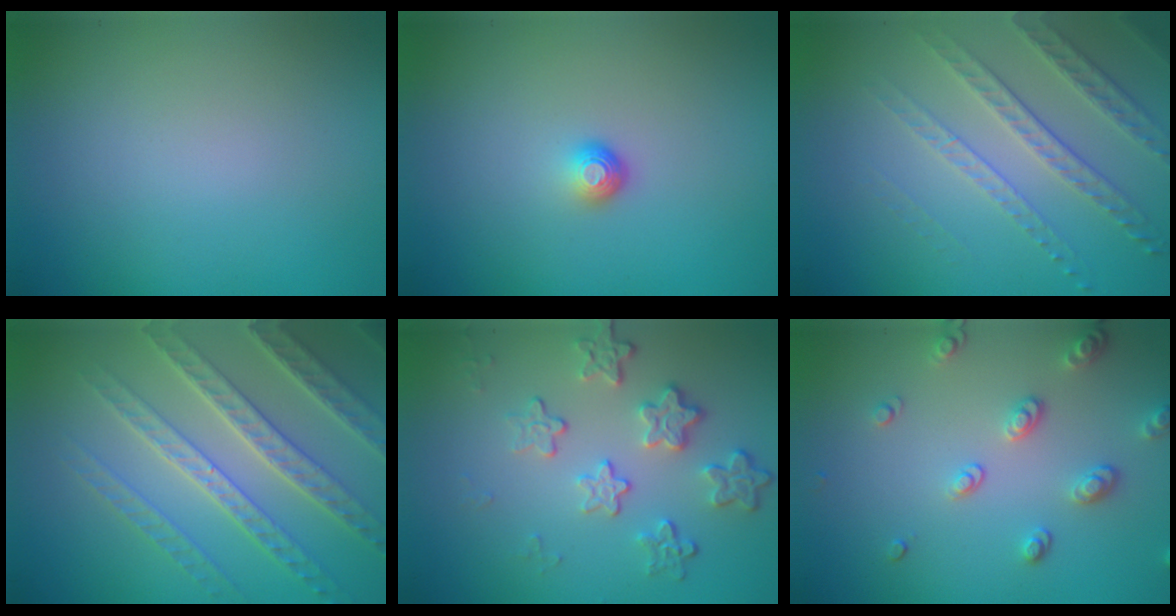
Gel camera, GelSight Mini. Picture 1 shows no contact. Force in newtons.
{"total": 1.5, "press": 1.1, "slide": 1.1}
{"total": 3.5, "press": 3.1, "slide": 1.7}
{"total": 6.9, "press": 5.3, "slide": 4.4}
{"total": 4.2, "press": 3.1, "slide": 2.8}
{"total": 2.6, "press": 2.4, "slide": 0.9}